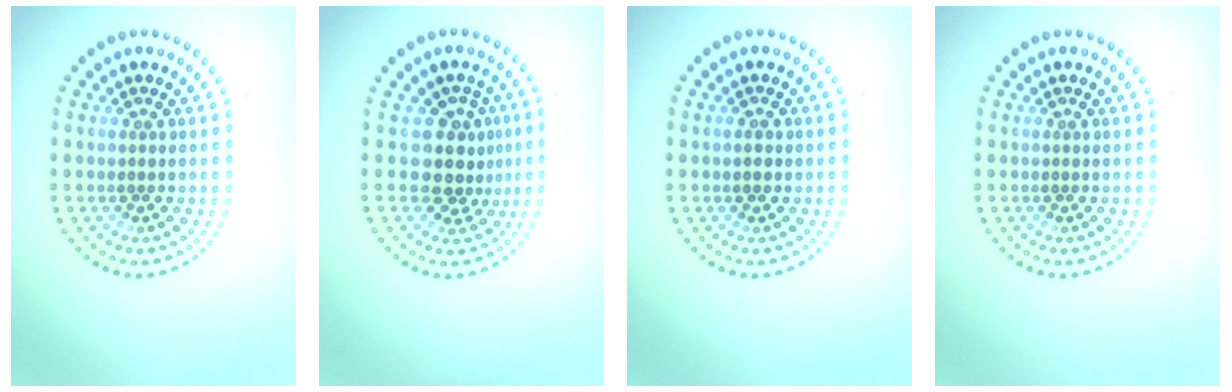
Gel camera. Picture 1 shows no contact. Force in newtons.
{"total": 3.2, "press": 2.4, "slide": 2.1}
{"total": 1.1, "press": 1.1, "slide": 0.2}
{"total": 0.0}